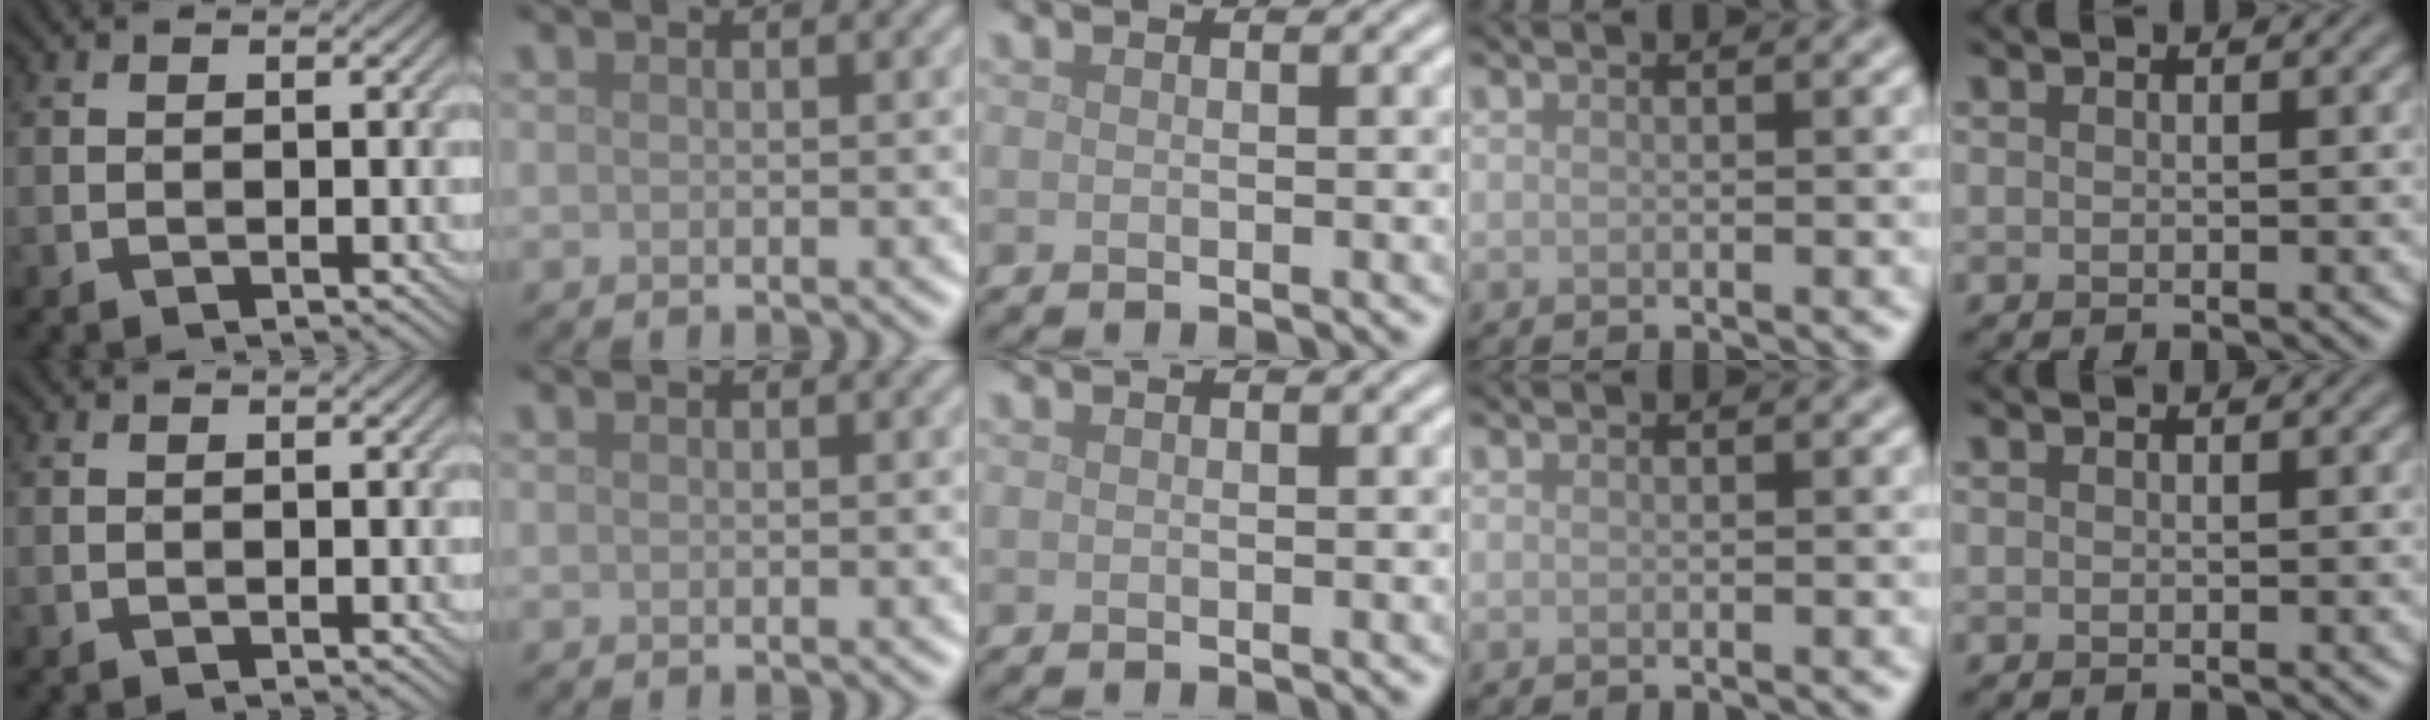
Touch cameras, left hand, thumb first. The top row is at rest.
{}